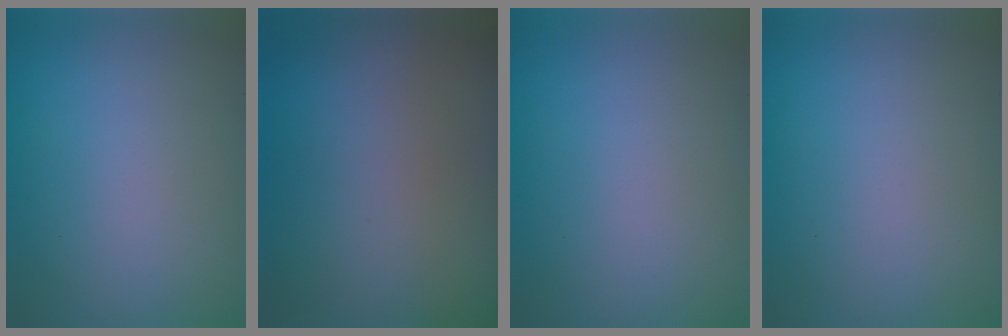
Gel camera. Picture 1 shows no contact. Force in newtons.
{"total": 0.0}
{"total": 0.0}
{"total": 0.0}